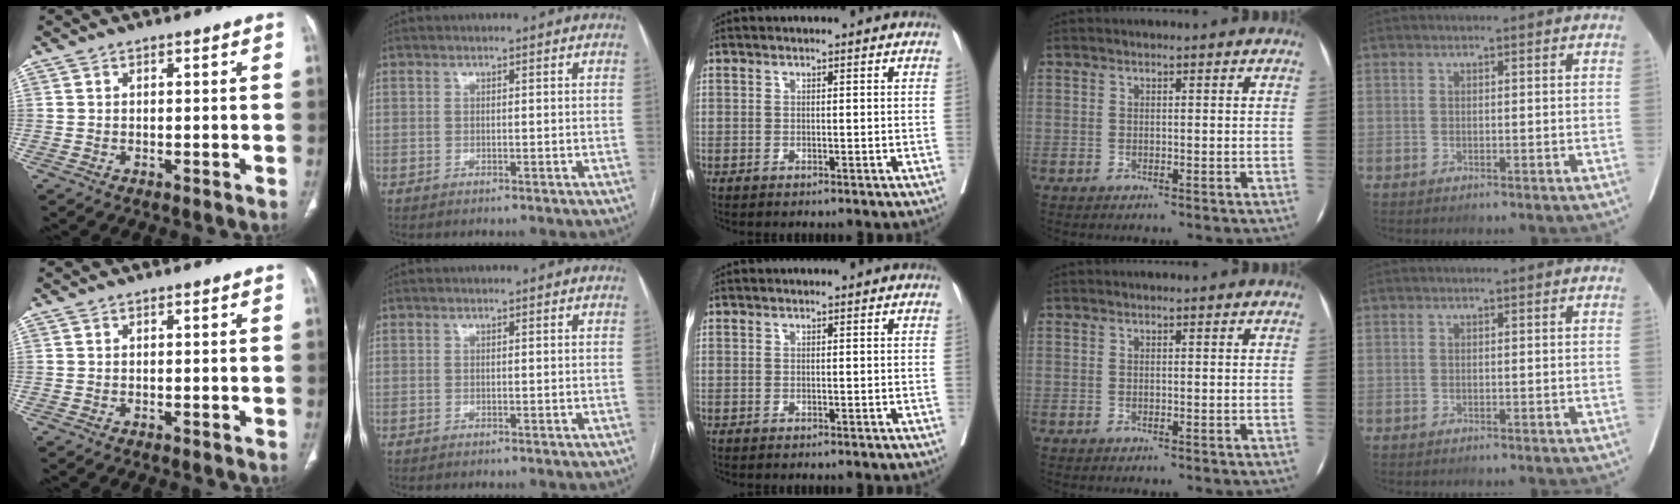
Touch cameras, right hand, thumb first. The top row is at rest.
{}